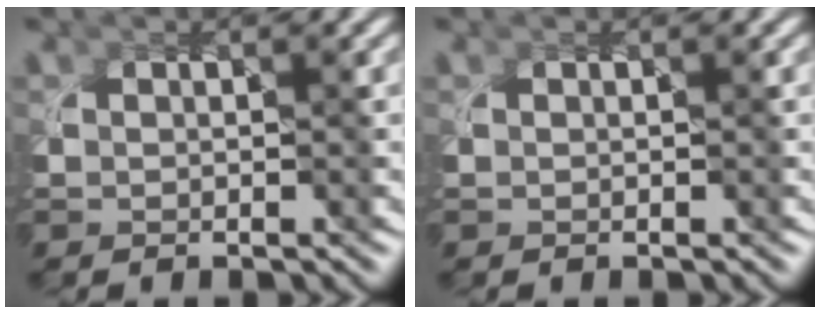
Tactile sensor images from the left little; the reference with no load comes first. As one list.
[{"total": 0.0}]